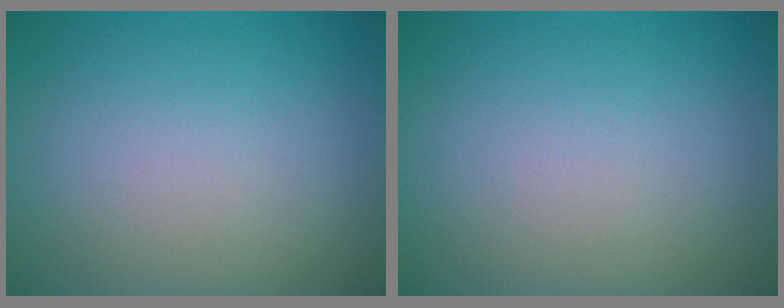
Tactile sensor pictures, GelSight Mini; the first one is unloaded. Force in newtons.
{"total": 0.0}